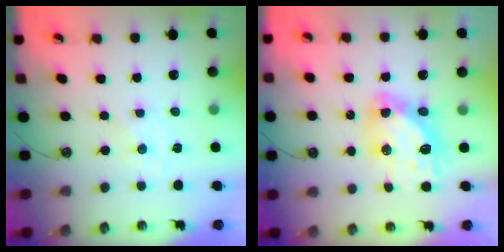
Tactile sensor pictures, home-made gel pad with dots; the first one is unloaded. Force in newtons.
{"total": 12.9, "press": 12.8, "slide": 1.3}